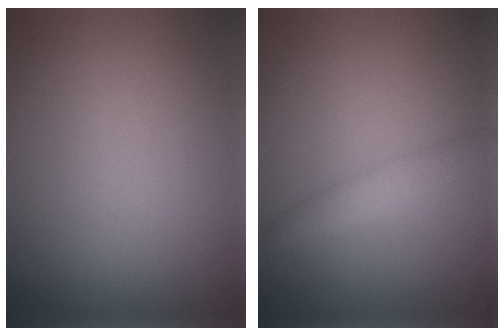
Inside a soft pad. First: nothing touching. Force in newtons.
{"total": 2.2, "press": 2.2, "slide": 0.2}